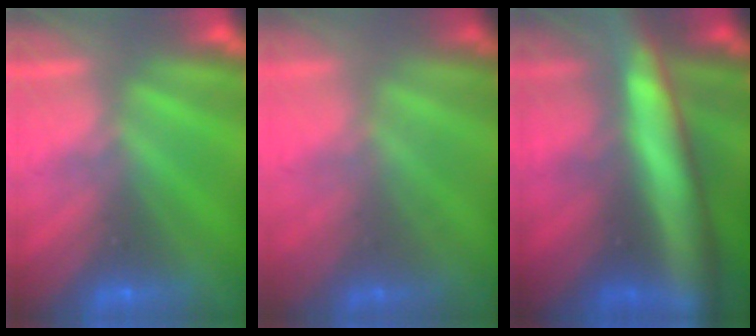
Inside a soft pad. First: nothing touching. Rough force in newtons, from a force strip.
{"total": 1.5}
{"total": 6.6}